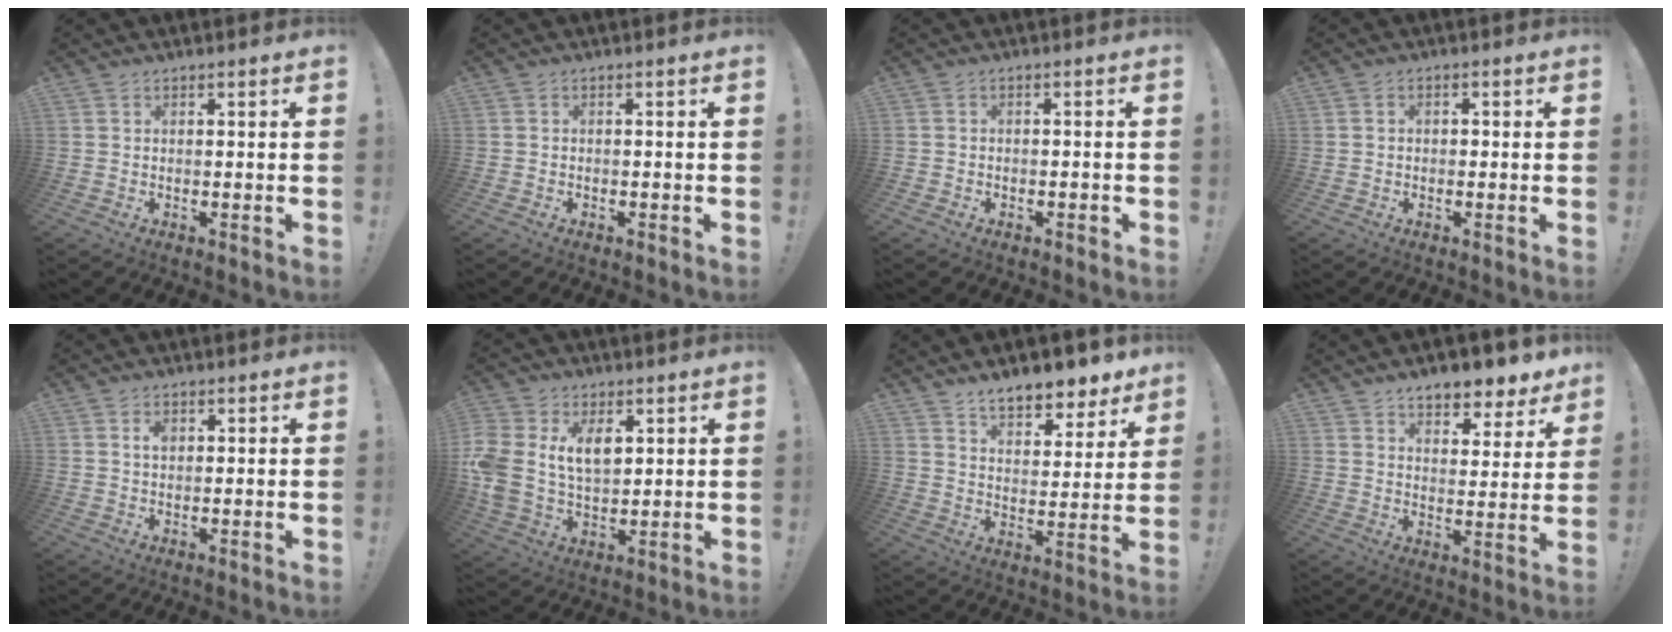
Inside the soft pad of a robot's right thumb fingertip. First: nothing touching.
{"total": 0.8, "force": [-0.7, 0.3, 0.1], "torque": [0.001, 0.001, -0.012]}
{"total": 1.6, "force": [-1.2, 0.9, 0.4], "torque": [-0.003, 0.004, -0.022]}
{"total": 1.4, "force": [-0.9, 0.9, 0.6], "torque": [-0.008, 0.005, -0.017]}
{"total": 2.1, "force": [0.6, 1.4, 1.5], "torque": [-0.015, -0.002, 0.006]}
{"total": 12.3, "force": [3.7, 8.9, 7.6], "torque": [-0.151, -0.013, 0.071]}
{"total": 10.6, "force": [8.6, 4.2, 4.6], "torque": [-0.060, -0.065, 0.153]}
{"total": 8.9, "force": [7.4, 3.3, 3.7], "torque": [-0.048, -0.056, 0.132]}